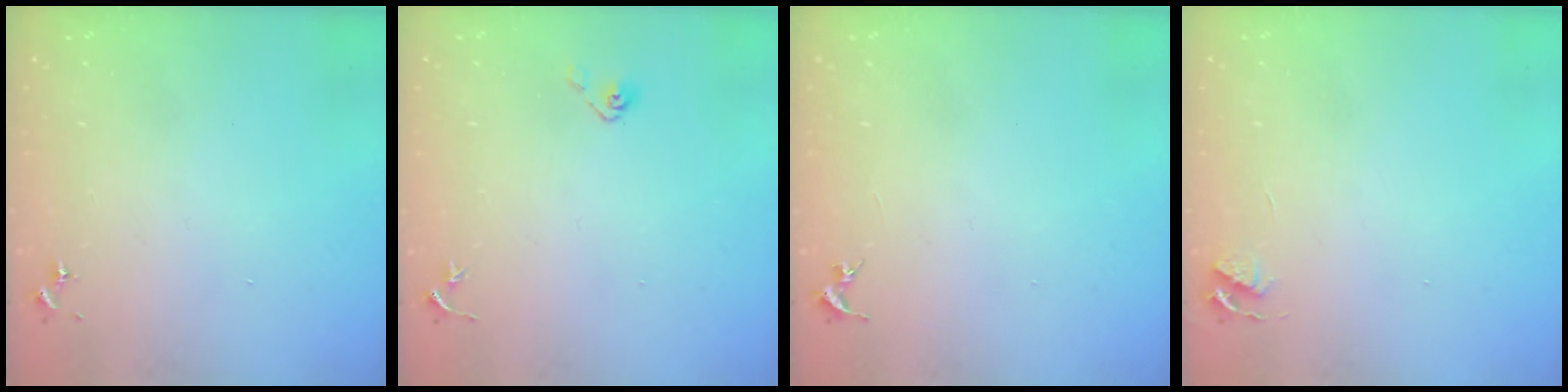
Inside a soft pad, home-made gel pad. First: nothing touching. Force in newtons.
{"total": 3.9, "press": 3.4, "slide": 1.9}
{"total": 0.0}
{"total": 3.5, "press": 3.4, "slide": 0.5}